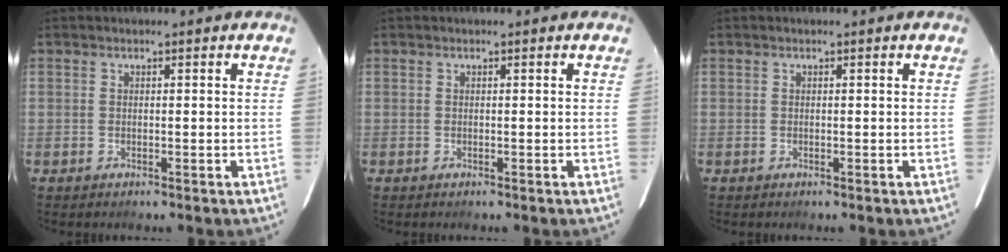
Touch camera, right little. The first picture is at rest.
{"total": 0.0}
{"total": 0.0}